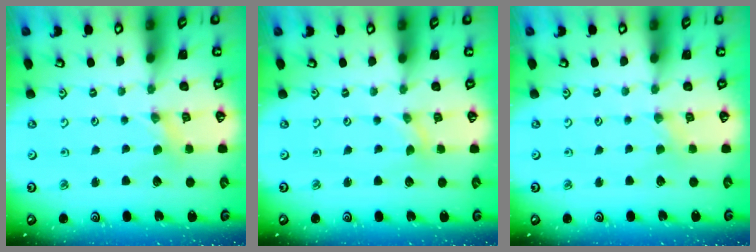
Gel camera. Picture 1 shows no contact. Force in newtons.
{"total": 0.0}
{"total": 1.1, "press": 1.0, "slide": 0.2}